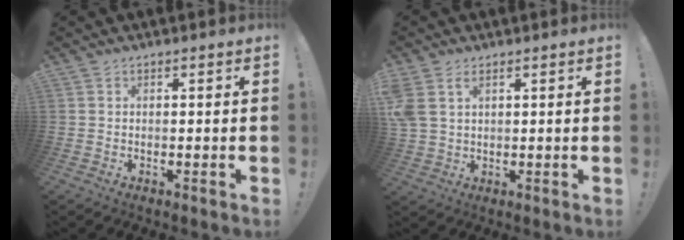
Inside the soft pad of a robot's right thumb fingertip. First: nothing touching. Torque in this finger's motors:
{"motor_torque": [0.26, 0.25, 0.39, -0.02, 0.39]}